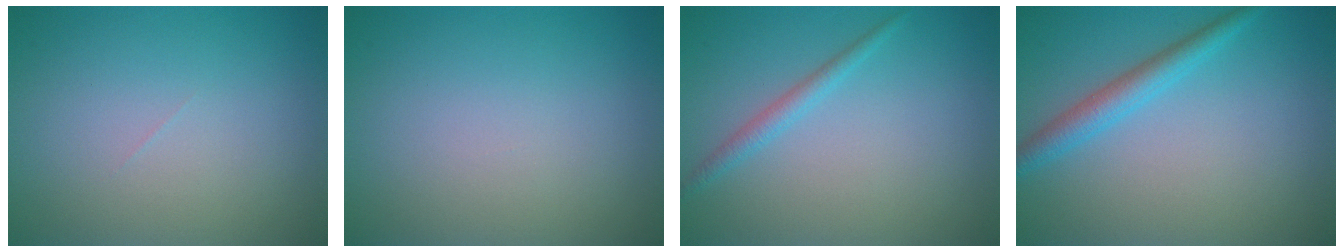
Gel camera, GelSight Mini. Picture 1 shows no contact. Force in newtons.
{"total": 0.0}
{"total": 1.5, "press": 1.5, "slide": 0.1}
{"total": 2.9, "press": 2.9, "slide": 0.1}